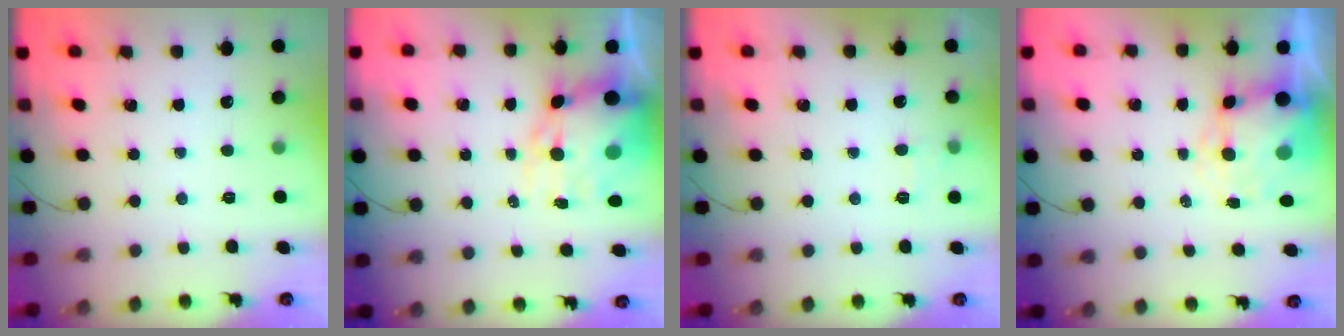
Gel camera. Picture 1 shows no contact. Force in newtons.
{"total": 12.6, "press": 12.2, "slide": 3.1}
{"total": 4.5, "press": 4.0, "slide": 2.1}
{"total": 6.3, "press": 6.1, "slide": 1.7}